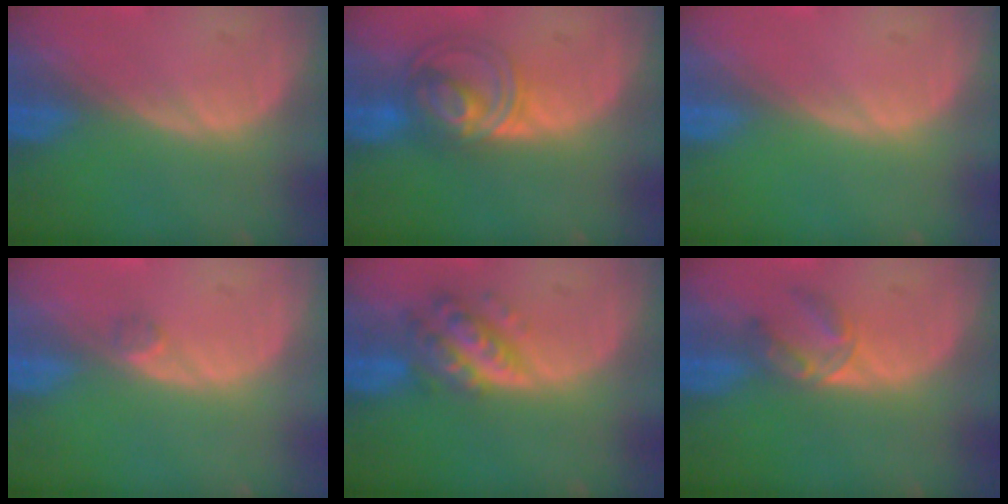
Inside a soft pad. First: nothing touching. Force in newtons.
{"total": 6.3, "press": 6.1, "slide": 1.4}
{"total": 0.0}
{"total": 1.2, "press": 1.0, "slide": 0.7}
{"total": 6.0, "press": 5.5, "slide": 2.5}
{"total": 3.5, "press": 3.3, "slide": 1.0}